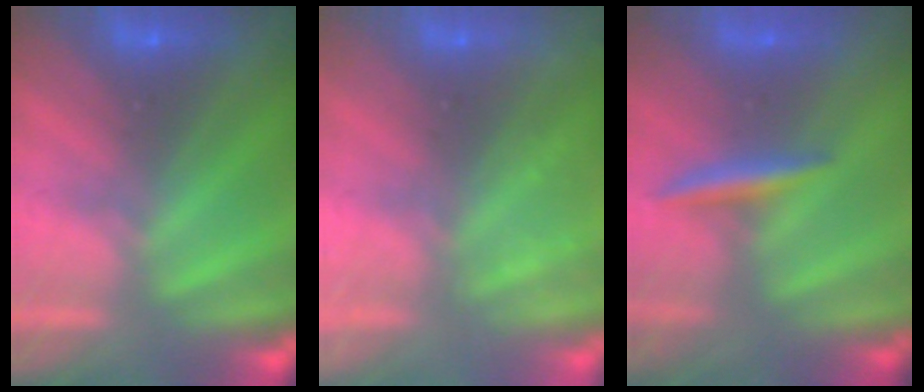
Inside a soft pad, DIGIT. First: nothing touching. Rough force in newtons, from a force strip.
{"total": 2.3}
{"total": 3.3}